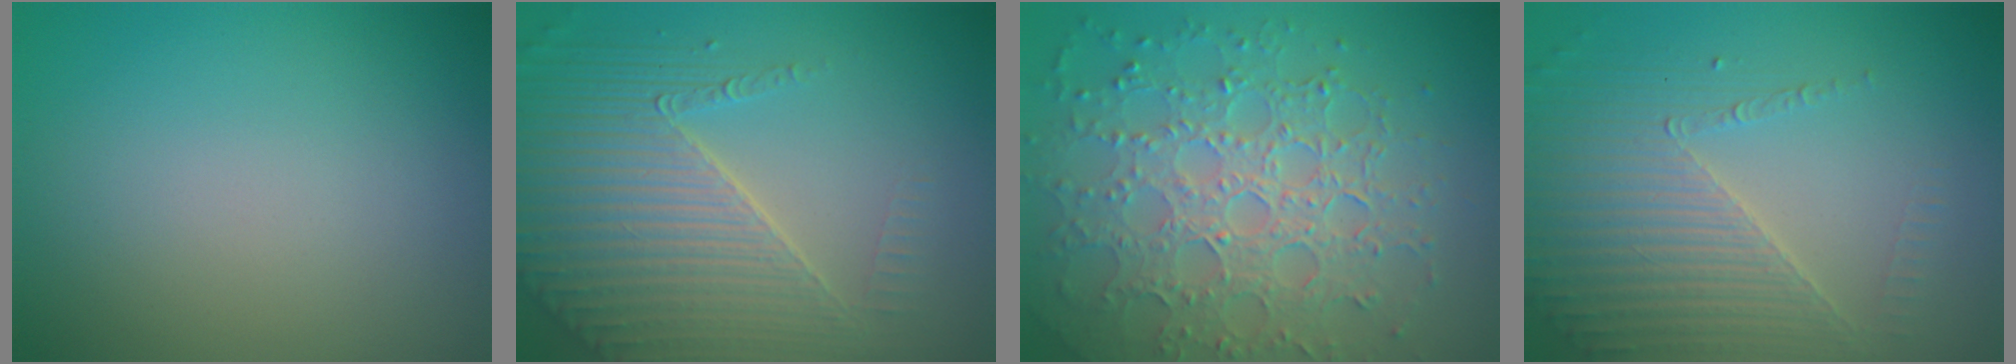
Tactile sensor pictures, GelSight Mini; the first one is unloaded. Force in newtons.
{"total": 6.2, "press": 5.1, "slide": 3.5}
{"total": 7.8, "press": 5.7, "slide": 5.2}
{"total": 4.5, "press": 3.9, "slide": 2.2}